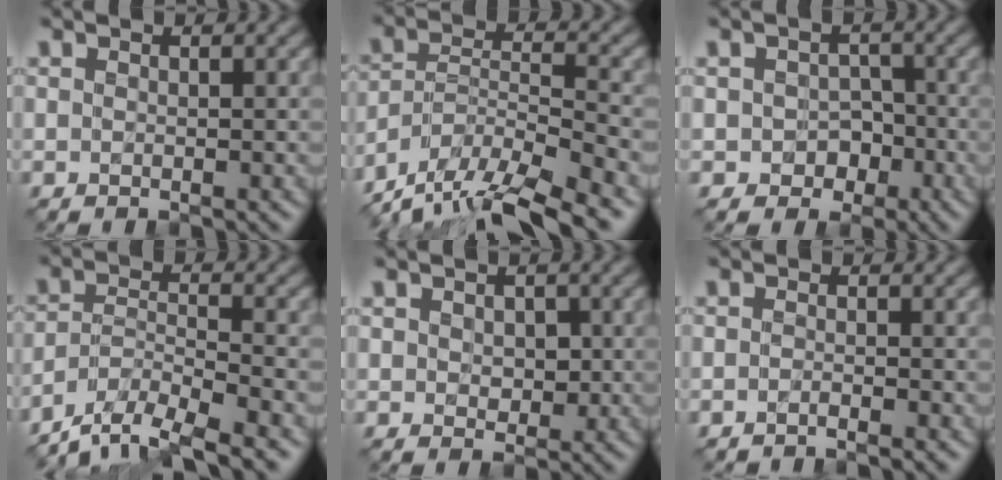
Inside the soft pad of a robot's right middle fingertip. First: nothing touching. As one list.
[{"total": 10.9, "force": [-9.6, 2.3, 4.7], "torque": [-0.074, -0.007, -0.158]}, {"total": 2.6, "force": [-1.0, 2.1, 1.1], "torque": [-0.012, -0.004, -0.013]}, {"total": 7.0, "force": [-6.2, 1.3, 3.0], "torque": [-0.051, -0.005, -0.113]}, {"total": 1.5, "force": [0.1, 1.2, 0.9], "torque": [-0.017, -0.004, 0.006]}, {"total": 1.3, "force": [-1.2, 0.1, 0.5], "torque": [-0.003, -0.008, -0.027]}]